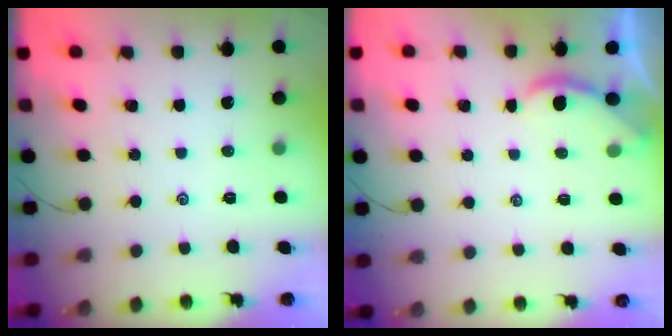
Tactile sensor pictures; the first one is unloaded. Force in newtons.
{"total": 1.5, "press": 1.5, "slide": 0.2}